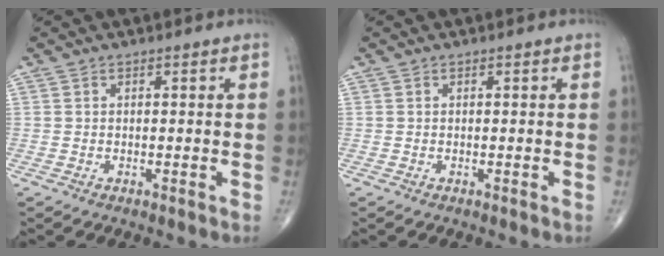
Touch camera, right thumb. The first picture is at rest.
{"total": 0.0}